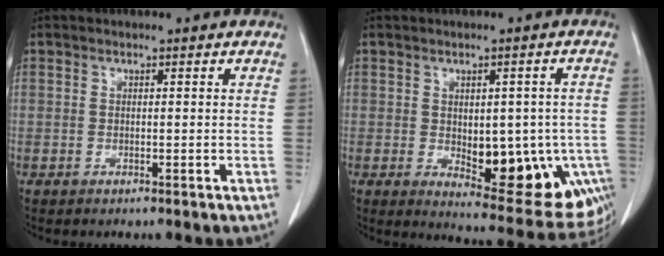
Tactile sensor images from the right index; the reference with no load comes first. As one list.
[{"total": 15.5, "force": [-4.1, 6.9, 13.2], "torque": [-0.120, 0.007, -0.028]}]